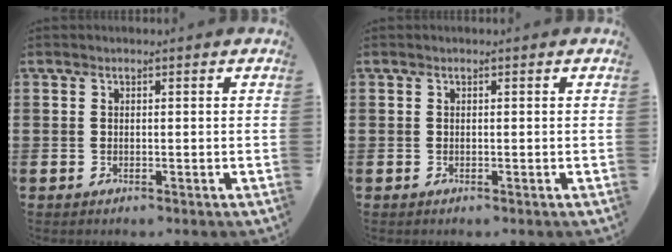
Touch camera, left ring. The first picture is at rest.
{"total": 0.0}